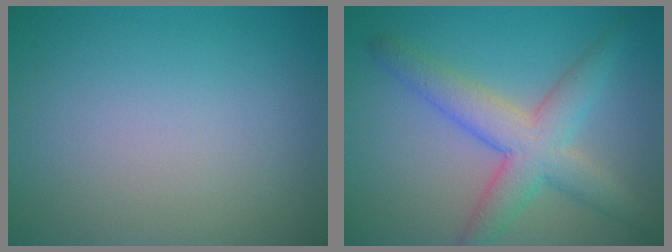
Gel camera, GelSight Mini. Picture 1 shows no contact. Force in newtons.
{"total": 5.6, "press": 5.6, "slide": 0.2}